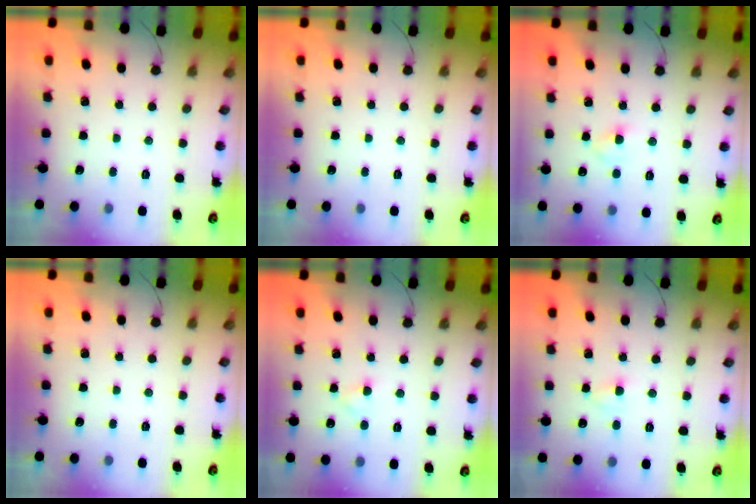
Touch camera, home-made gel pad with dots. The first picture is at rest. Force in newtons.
{"total": 0.0}
{"total": 3.7, "press": 3.5, "slide": 1.3}
{"total": 0.0}
{"total": 1.9, "press": 1.7, "slide": 1.0}
{"total": 2.7, "press": 2.6, "slide": 1.0}